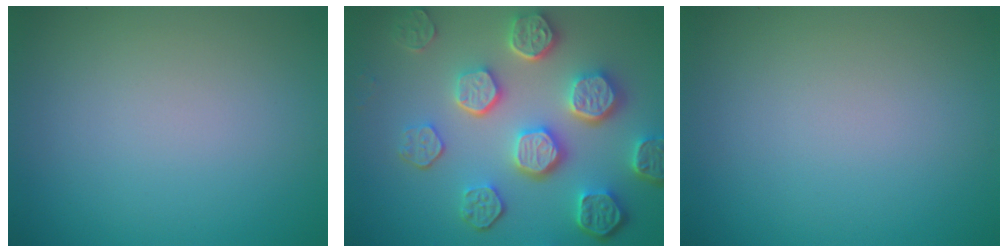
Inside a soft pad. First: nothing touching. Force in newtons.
{"total": 7.8, "press": 6.0, "slide": 5.1}
{"total": 0.0}